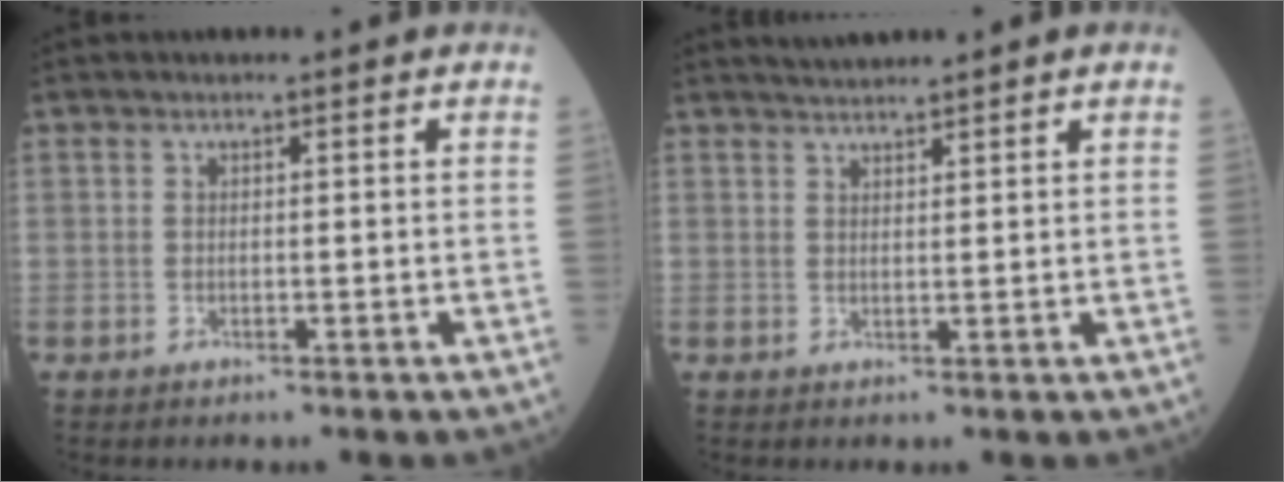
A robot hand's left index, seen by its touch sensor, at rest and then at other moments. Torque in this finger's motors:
{"motor_torque": [-0.96, -0.81, -0.74, -0.01]}